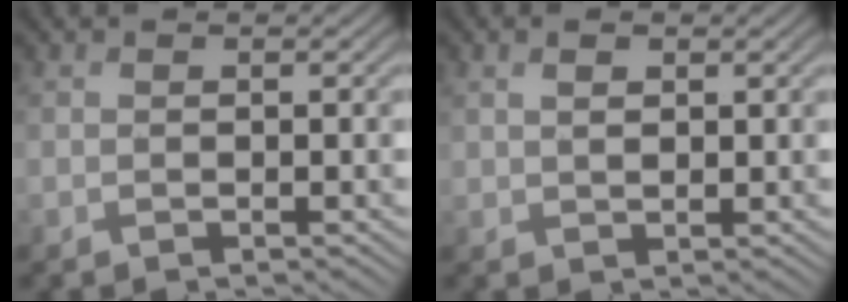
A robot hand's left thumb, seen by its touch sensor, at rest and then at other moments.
{"total": 1.8, "force": [0.8, 1.0, 1.2], "torque": [-0.024, 0.000, 0.017]}